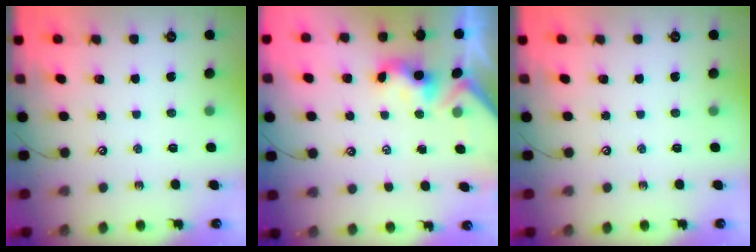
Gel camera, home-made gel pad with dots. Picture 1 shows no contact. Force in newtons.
{"total": 1.0, "press": 0.9, "slide": 0.5}
{"total": 0.0}